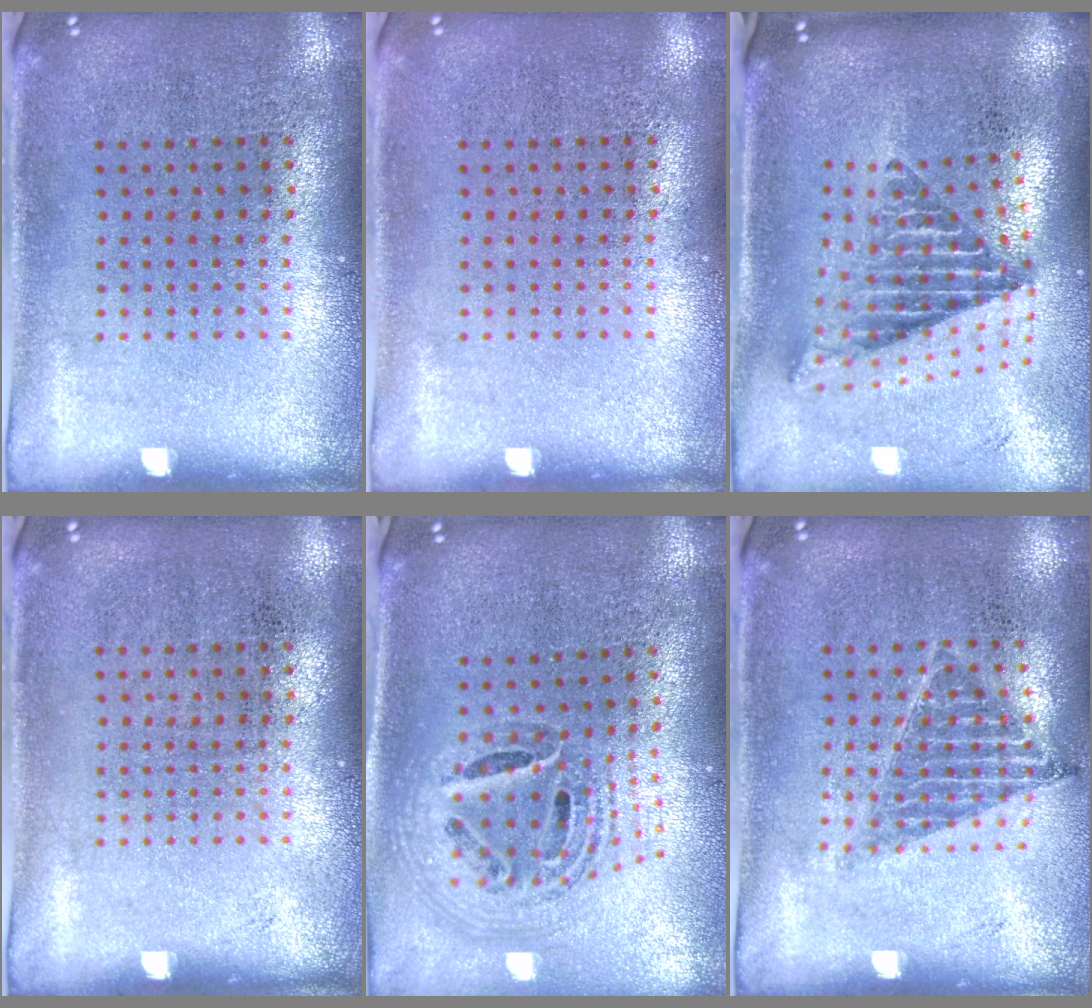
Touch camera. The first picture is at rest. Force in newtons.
{"total": 0.0}
{"total": 2.4, "press": 1.6, "slide": 1.9}
{"total": 0.0}
{"total": 1.5, "press": 1.3, "slide": 0.8}
{"total": 1.0, "press": 0.9, "slide": 0.3}